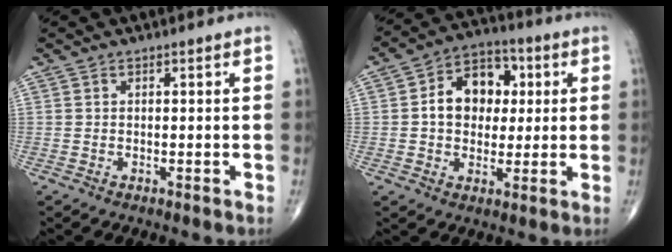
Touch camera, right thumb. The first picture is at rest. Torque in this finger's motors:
{"motor_torque": [-0.32, 1.43, 1.06, 0.37, 0.07]}